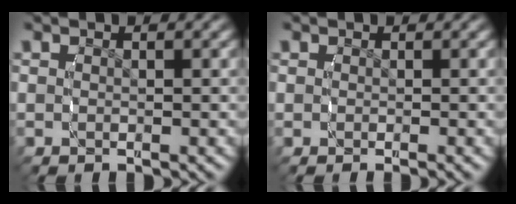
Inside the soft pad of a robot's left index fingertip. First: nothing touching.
{"total": 0.0}